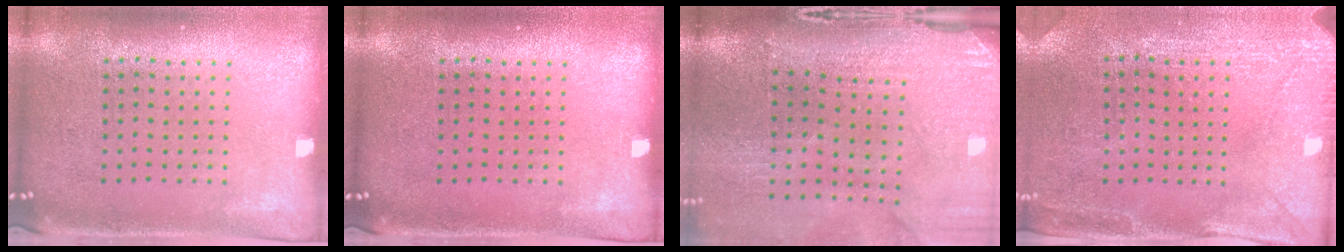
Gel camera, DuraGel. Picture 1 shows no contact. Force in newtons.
{"total": 0.0}
{"total": 4.4, "press": 3.7, "slide": 2.4}
{"total": 2.9, "press": 2.7, "slide": 1.0}